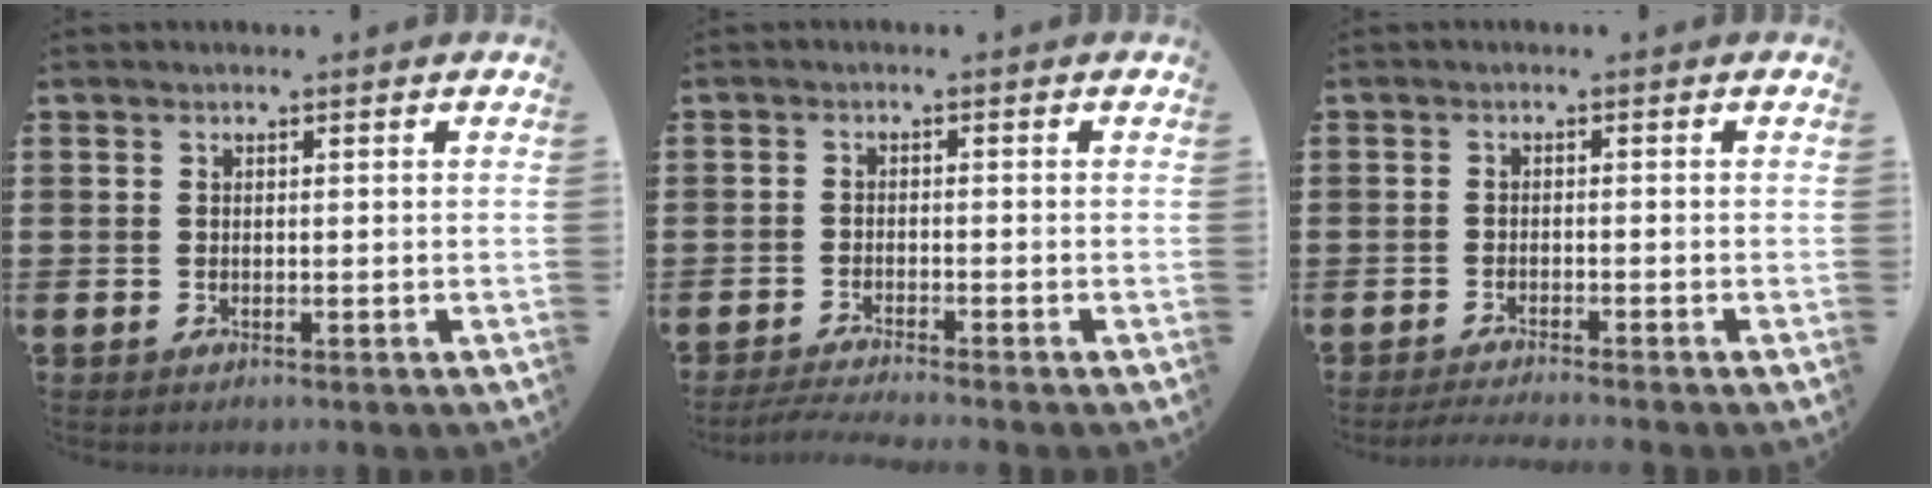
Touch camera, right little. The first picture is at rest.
{"total": 2.1, "force": [-1.8, -0.1, 1.0], "torque": [-0.015, 0.001, -0.034]}
{"total": 1.4, "force": [-1.3, -0.2, 0.5], "torque": [-0.008, 0.002, -0.026]}